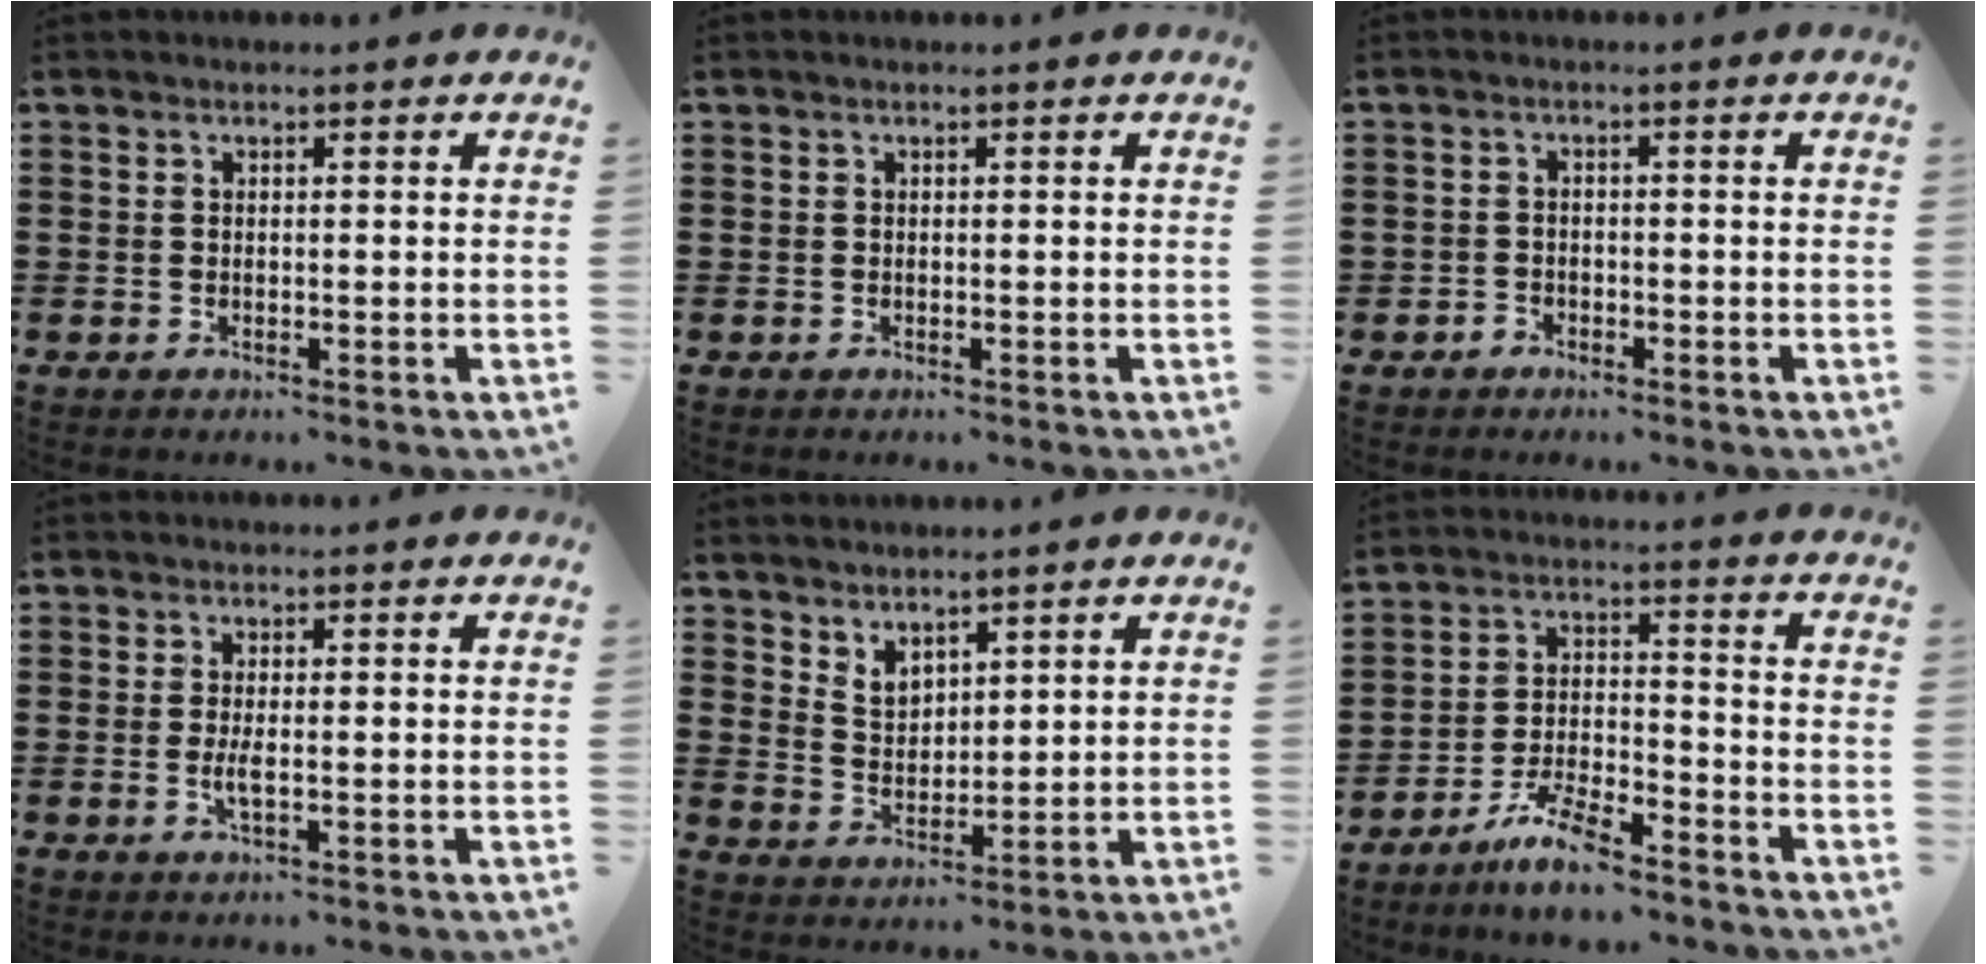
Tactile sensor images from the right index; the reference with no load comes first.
{"total": 0.0}
{"total": 1.4, "force": [-1.2, 0.8, 0.1], "torque": [-0.005, 0.004, -0.027]}
{"total": 2.2, "force": [-0.5, 0.5, 2.1], "torque": [-0.046, -0.005, -0.010]}
{"total": 3.6, "force": [3.2, 1.6, 0.4], "torque": [-0.019, -0.003, 0.060]}
{"total": 6.9, "force": [-5.9, 1.0, 3.4], "torque": [-0.075, 0.004, -0.113]}